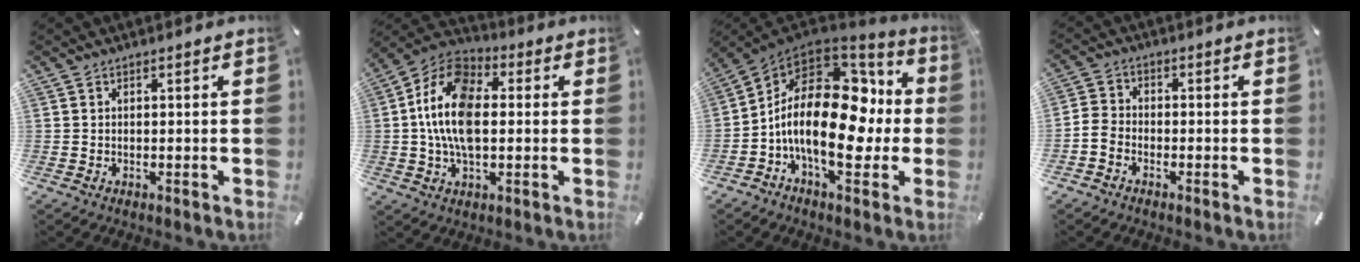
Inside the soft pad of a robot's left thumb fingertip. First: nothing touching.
{"total": 15.0, "force": [0.2, 9.4, 11.7], "torque": [-0.253, 0.005, -0.001]}
{"total": 21.9, "force": [-2.4, 12.1, 18.0], "torque": [-0.326, 0.006, -0.038]}
{"total": 3.4, "force": [-2.1, 2.4, 1.1], "torque": [-0.022, 0.013, -0.041]}